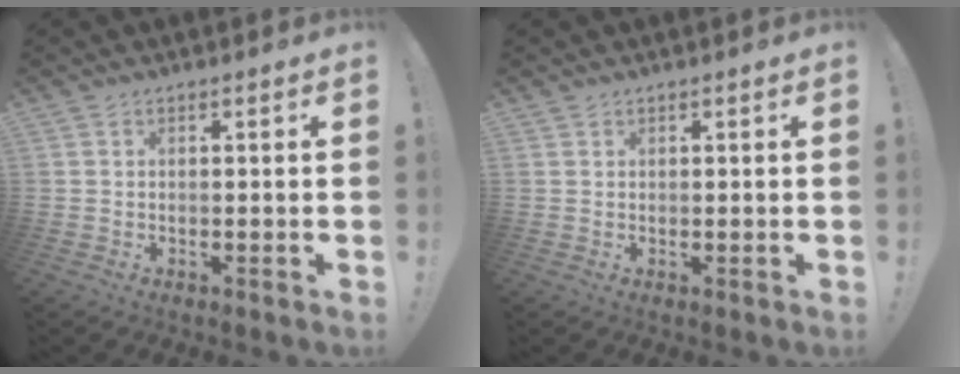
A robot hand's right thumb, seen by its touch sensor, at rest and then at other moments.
{"total": 0.0}